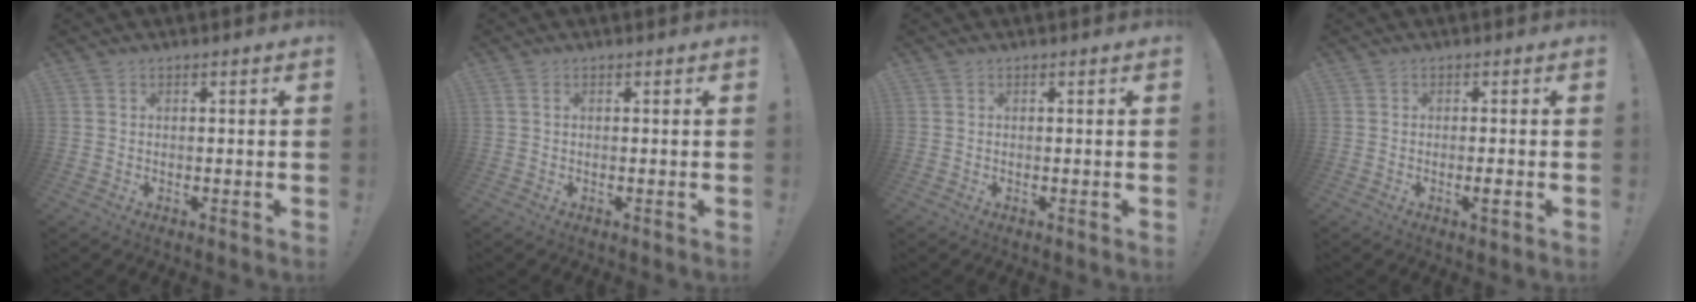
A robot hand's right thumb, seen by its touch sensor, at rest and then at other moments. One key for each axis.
{"total": 0.6, "fx": 0.2, "fy": 0.1, "fz": 0.6, "tx": -0.021, "ty": 0.004, "tz": 0.005}
{"total": 0.0}
{"total": 2.0, "fx": -0.8, "fy": 0.0, "fz": 1.9, "tx": -0.030, "ty": -0.003, "tz": -0.014}